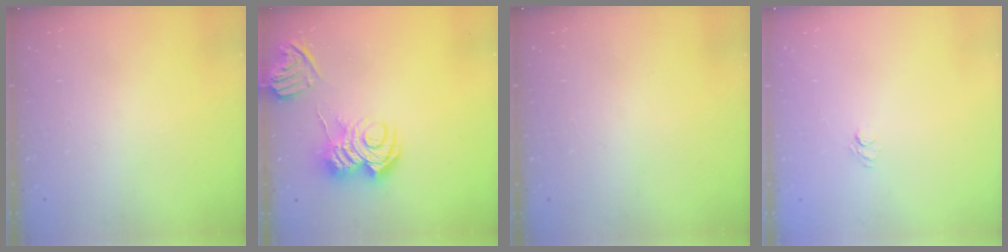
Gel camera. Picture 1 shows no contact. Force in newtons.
{"total": 11.2, "press": 11.2, "slide": 1.3}
{"total": 0.0}
{"total": 4.2, "press": 4.0, "slide": 1.2}